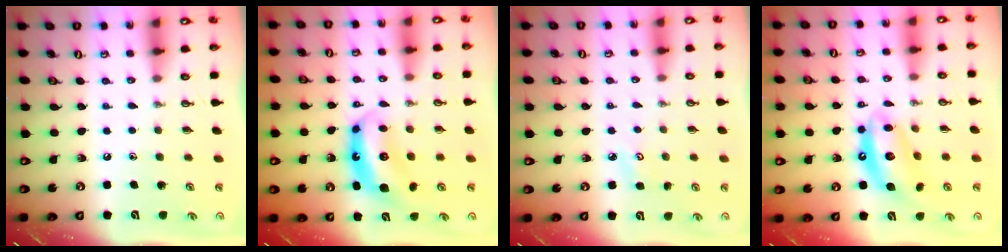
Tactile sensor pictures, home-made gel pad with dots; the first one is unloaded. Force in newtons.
{"total": 7.1, "press": 7.1, "slide": 0.7}
{"total": 3.7, "press": 3.7, "slide": 0.5}
{"total": 12.4, "press": 12.4, "slide": 1.0}